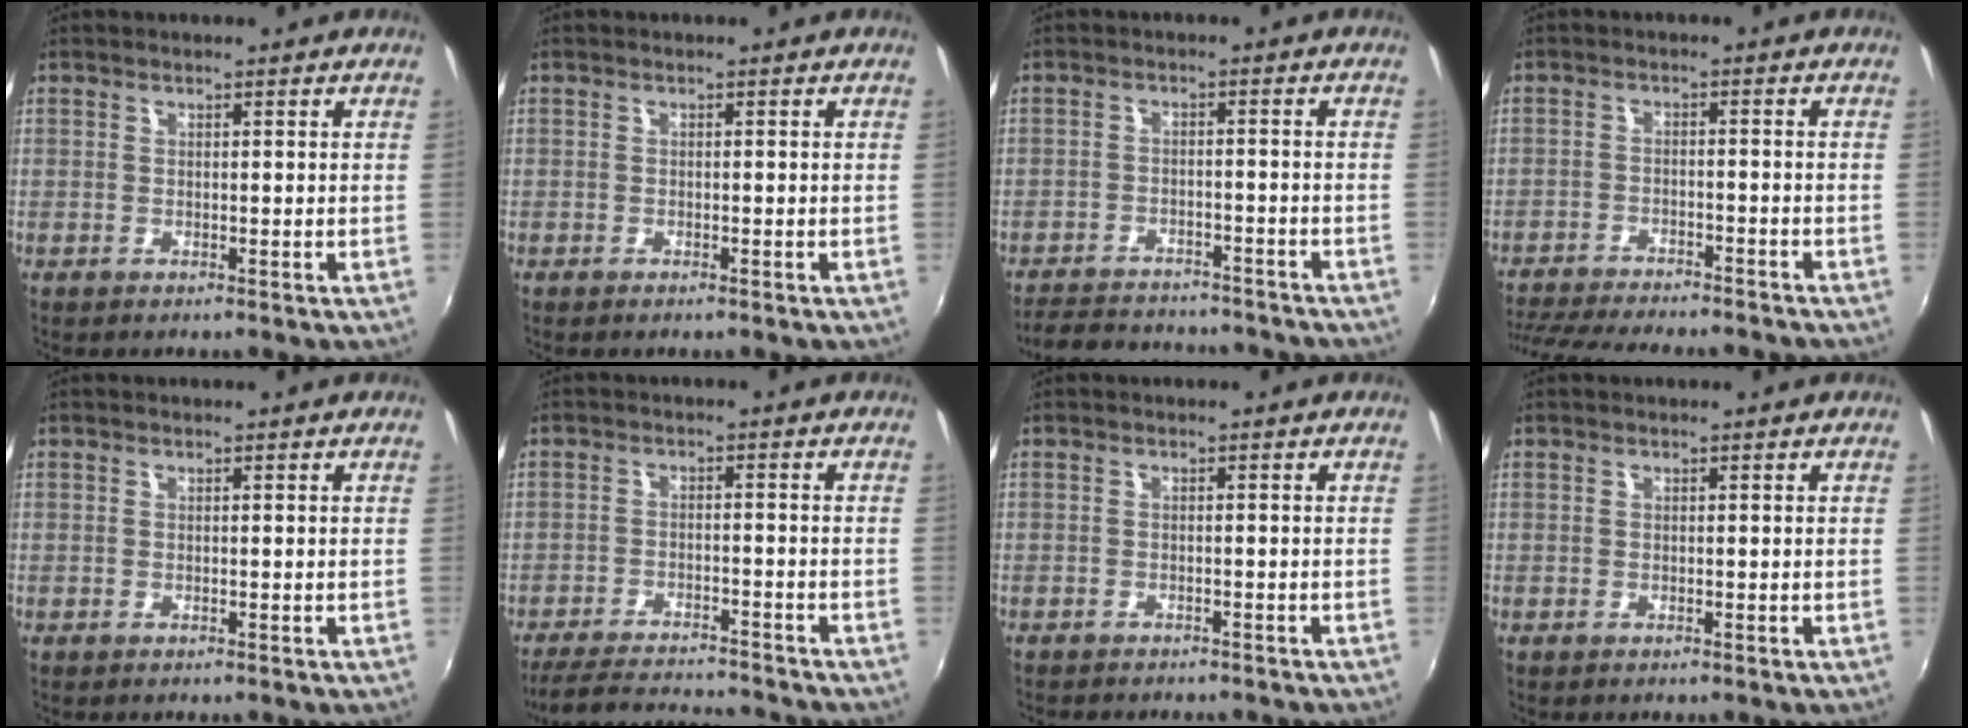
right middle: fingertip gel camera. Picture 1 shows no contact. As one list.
[{"total": 0.7, "force": [-0.6, 0.3, 0.3], "torque": [-0.006, -0.004, -0.012]}, {"total": 16.5, "force": [-14.5, 4.9, 6.2], "torque": [-0.133, 0.002, -0.196]}, {"total": 16.9, "force": [-14.9, 3.2, 7.3], "torque": [-0.152, -0.028, -0.219]}, {"total": 0.0}, {"total": 13.4, "force": [-12.5, 1.8, 4.6], "torque": [-0.110, -0.006, -0.193]}, {"total": 3.8, "force": [-3.5, 0.9, 1.2], "torque": [-0.030, -0.011, -0.051]}, {"total": 0.0}]